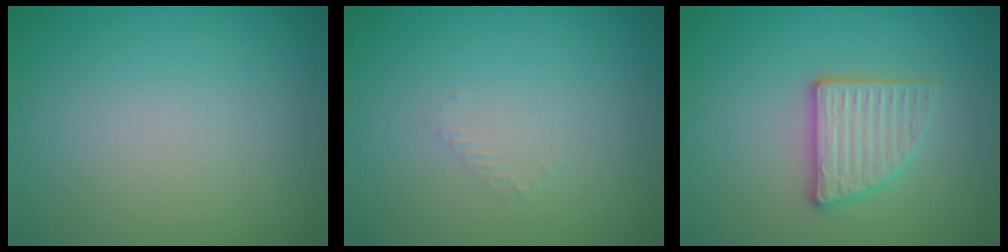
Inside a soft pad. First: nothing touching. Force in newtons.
{"total": 0.8, "press": 0.8, "slide": 0.3}
{"total": 3.6, "press": 3.0, "slide": 1.9}